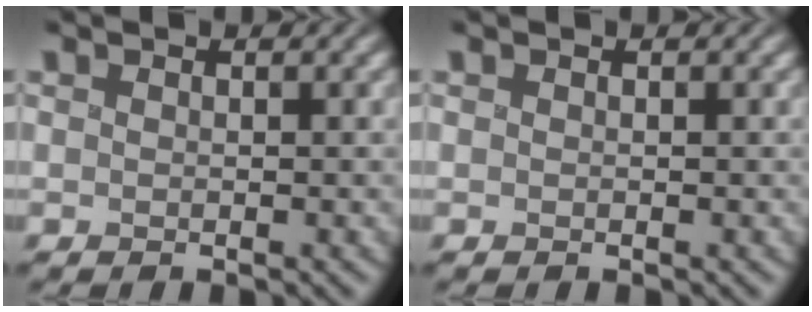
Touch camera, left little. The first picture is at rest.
{"total": 0.0}